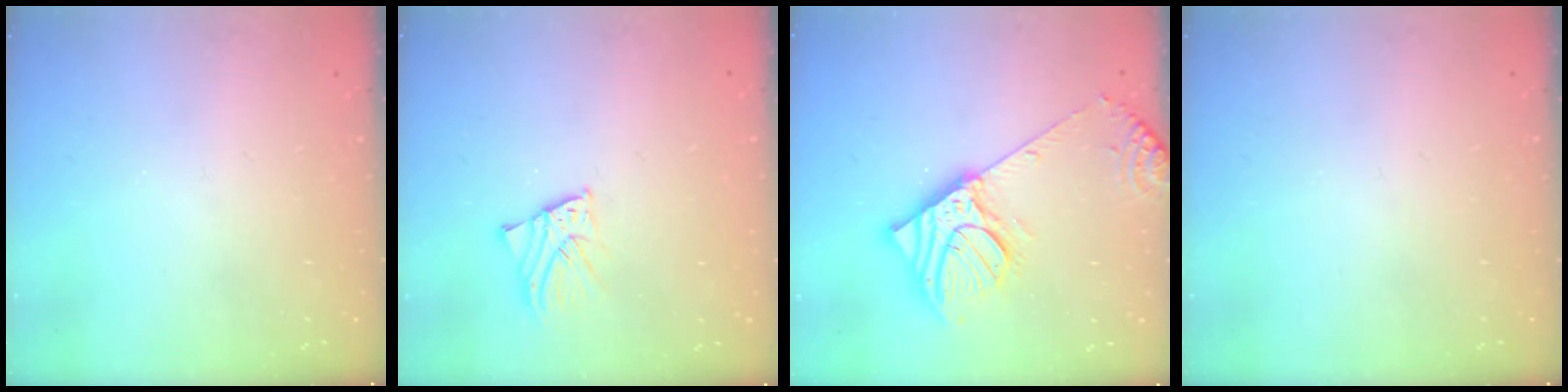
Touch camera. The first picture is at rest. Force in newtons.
{"total": 2.2, "press": 2.2, "slide": 0.1}
{"total": 18.0, "press": 17.7, "slide": 3.7}
{"total": 0.0}